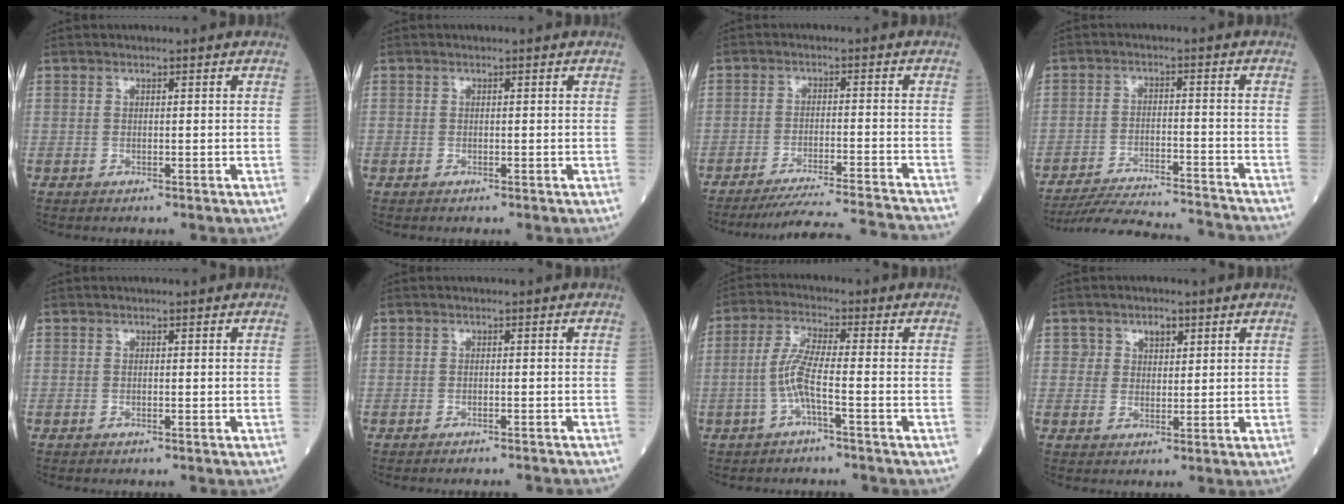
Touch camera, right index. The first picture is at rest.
{"total": 0.0}
{"total": 16.1, "force": [-15.4, -2.0, 4.4], "torque": [-0.058, -0.031, -0.214]}
{"total": 16.6, "force": [-16.0, 0.4, 4.4], "torque": [-0.080, -0.017, -0.229]}
{"total": 0.0}
{"total": 4.2, "force": [-4.1, 0.1, 1.1], "torque": [-0.012, -0.016, -0.043]}
{"total": 5.3, "force": [-1.7, 0.0, 5.0], "torque": [-0.108, 0.008, -0.035]}
{"total": 2.9, "force": [1.5, 2.2, 1.2], "torque": [-0.010, -0.001, 0.021]}